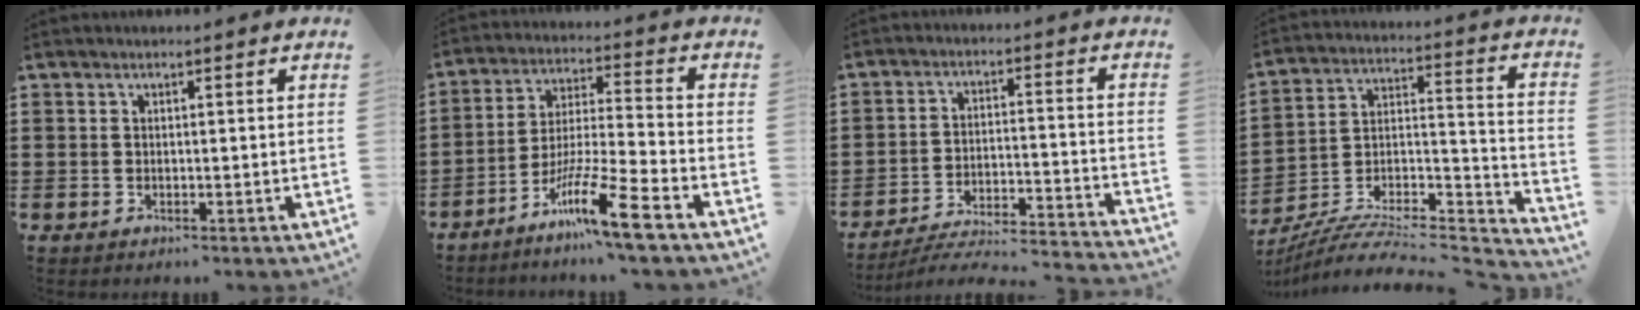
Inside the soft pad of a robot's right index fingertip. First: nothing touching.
{"total": 10.9, "force": [-7.5, 0.3, 7.9], "torque": [-0.154, -0.002, -0.145]}
{"total": 4.6, "force": [-4.3, 0.3, 1.6], "torque": [-0.038, -0.012, -0.091]}
{"total": 6.8, "force": [-5.8, 1.8, 3.1], "torque": [-0.058, -0.004, -0.119]}